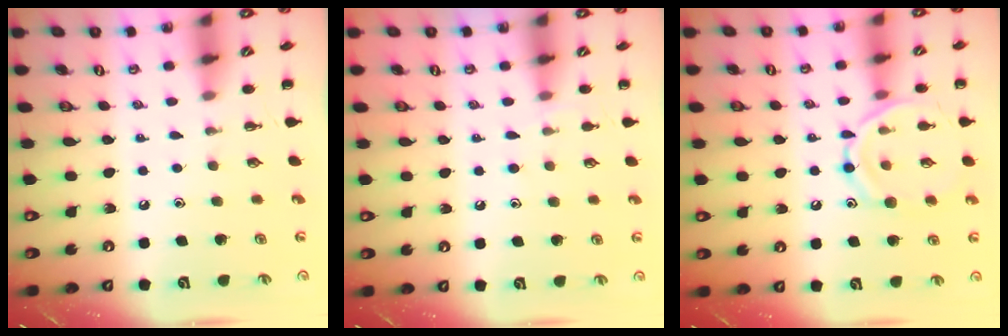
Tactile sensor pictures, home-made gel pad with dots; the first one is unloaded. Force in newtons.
{"total": 5.6, "press": 5.2, "slide": 2.1}
{"total": 13.1, "press": 13.1, "slide": 0.8}